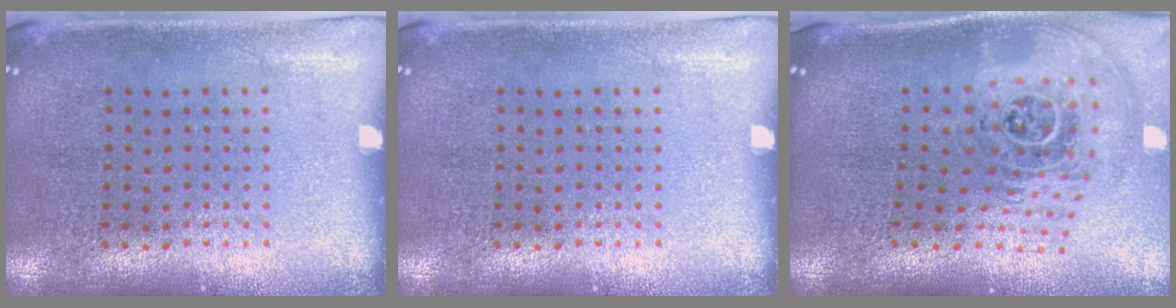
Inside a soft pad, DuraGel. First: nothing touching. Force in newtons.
{"total": 0.0}
{"total": 2.0, "press": 1.5, "slide": 1.3}